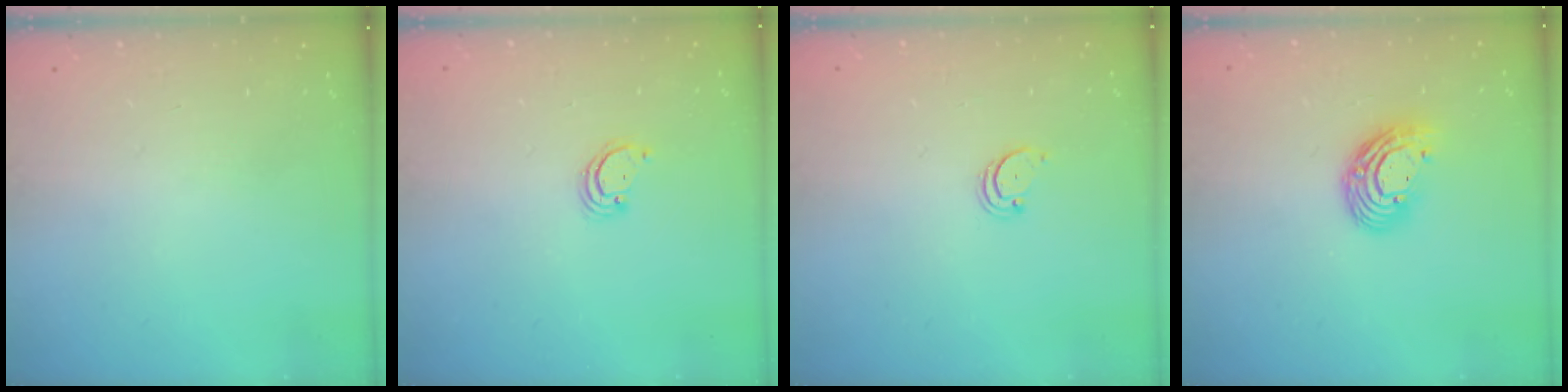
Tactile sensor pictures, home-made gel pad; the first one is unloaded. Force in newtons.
{"total": 1.7, "press": 1.7, "slide": 0.1}
{"total": 2.0, "press": 2.0, "slide": 0.2}
{"total": 10.8, "press": 10.8, "slide": 0.9}